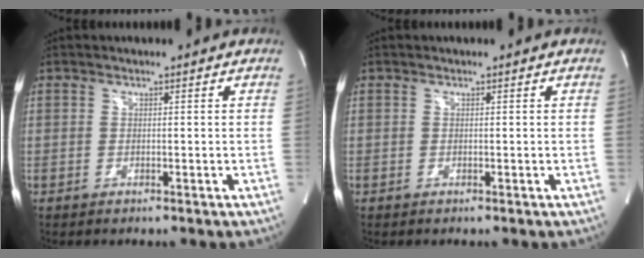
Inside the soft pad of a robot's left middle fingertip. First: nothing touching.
{"total": 0.0}